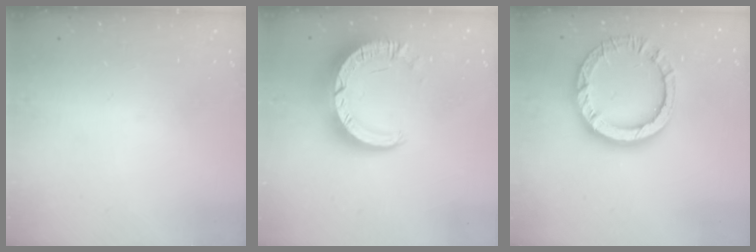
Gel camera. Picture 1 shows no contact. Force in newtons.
{"total": 12.0, "press": 11.9, "slide": 1.2}
{"total": 13.5, "press": 13.5, "slide": 1.1}